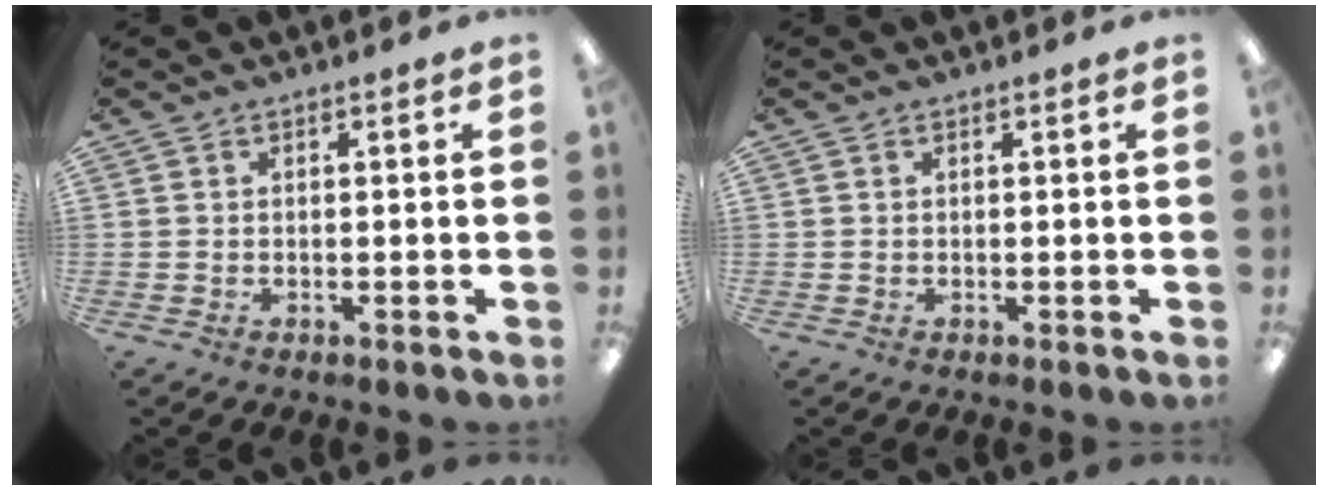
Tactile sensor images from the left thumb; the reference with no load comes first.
{"total": 0.0}